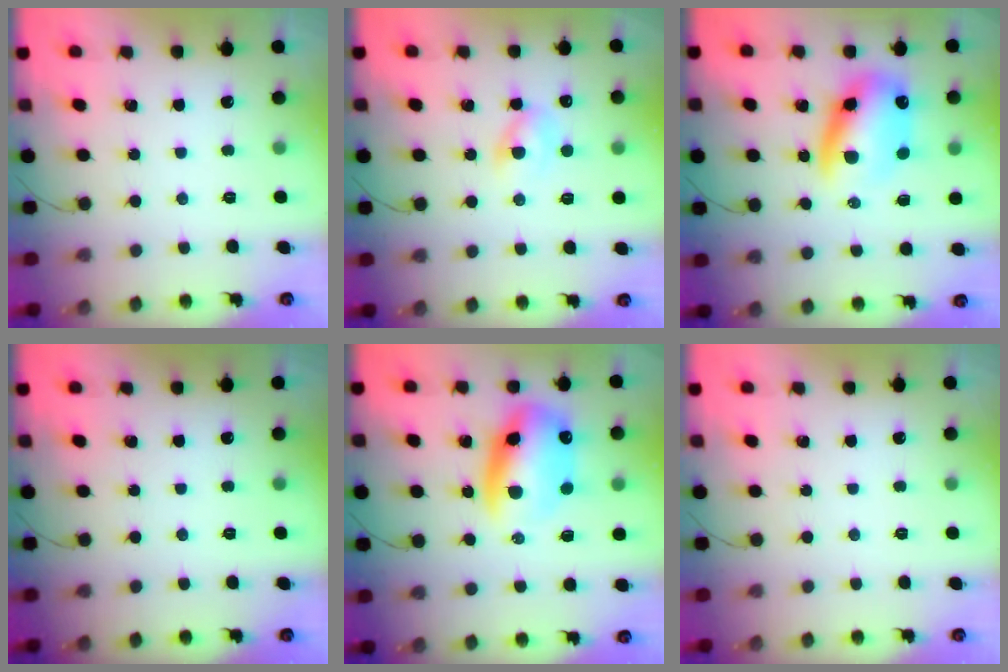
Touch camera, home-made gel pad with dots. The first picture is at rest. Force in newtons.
{"total": 3.7, "press": 3.5, "slide": 1.0}
{"total": 12.9, "press": 12.5, "slide": 3.2}
{"total": 0.0}
{"total": 14.3, "press": 13.8, "slide": 3.7}
{"total": 0.0}